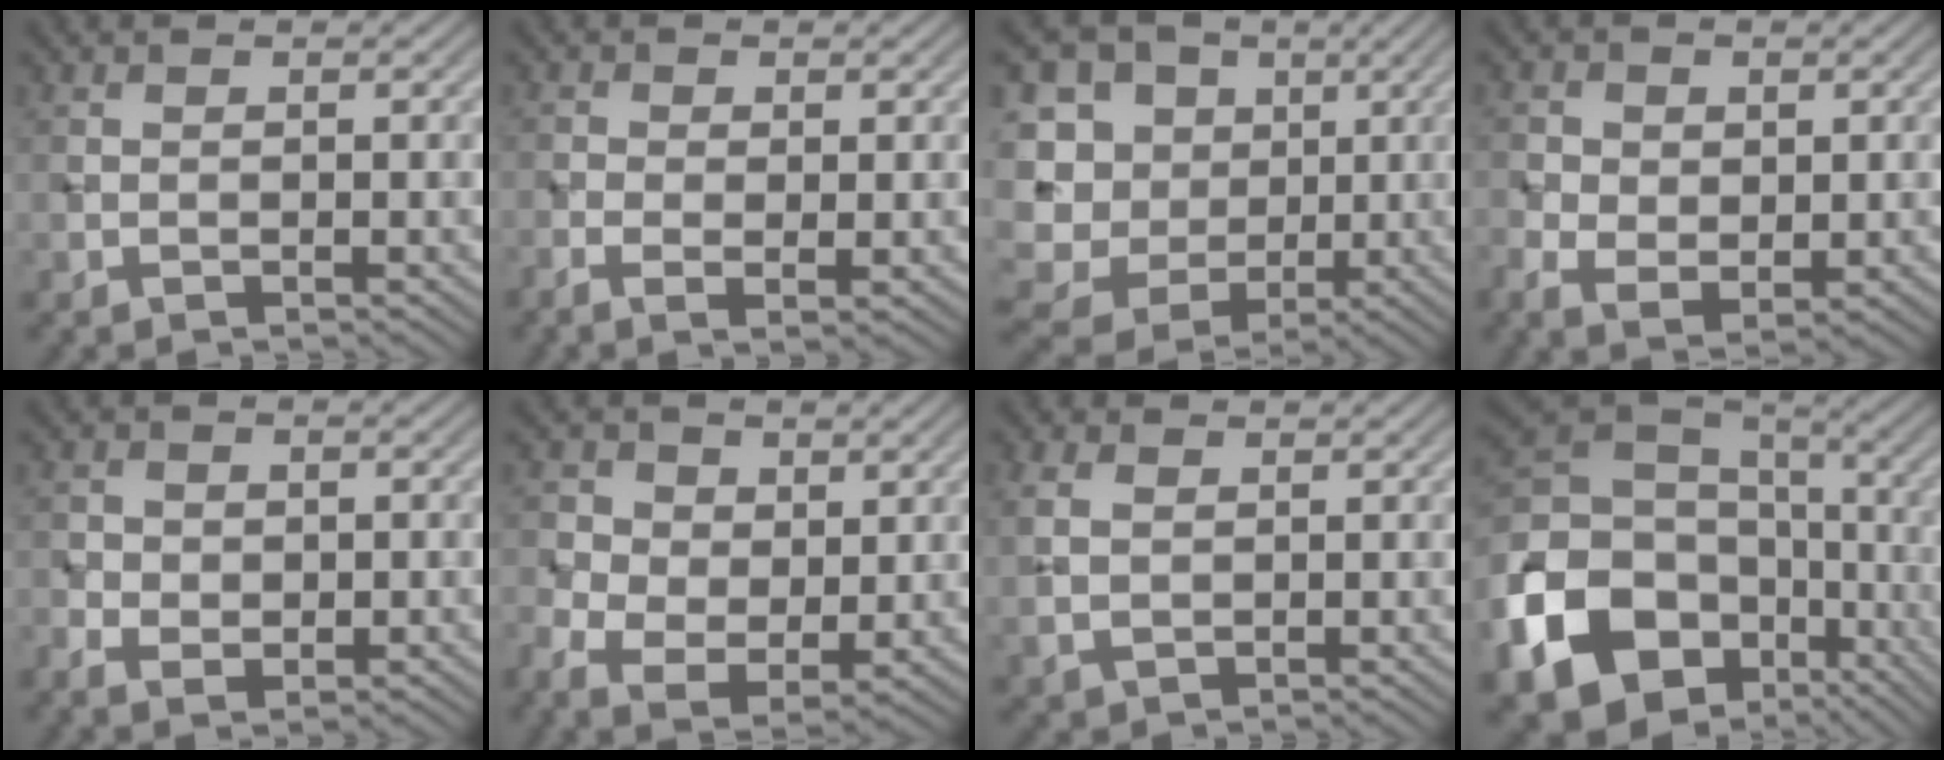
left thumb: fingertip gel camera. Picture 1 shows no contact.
{"total": 2.5, "force": [-0.7, 0.8, 2.3], "torque": [-0.053, -0.006, -0.012]}
{"total": 17.1, "force": [1.1, 15.2, 7.8], "torque": [-0.263, 0.024, 0.032]}
{"total": 4.8, "force": [-0.4, 3.6, 3.2], "torque": [-0.071, -0.009, -0.003]}
{"total": 4.3, "force": [-1.2, 3.3, 2.6], "torque": [-0.038, -0.008, -0.018]}
{"total": 7.0, "force": [0.2, 5.3, 4.5], "torque": [-0.117, -0.009, 0.003]}
{"total": 3.5, "force": [0.8, 2.3, 2.4], "torque": [-0.069, 0.002, 0.017]}
{"total": 20.2, "force": [-8.4, 15.1, 10.6], "torque": [-0.295, -0.043, -0.141]}